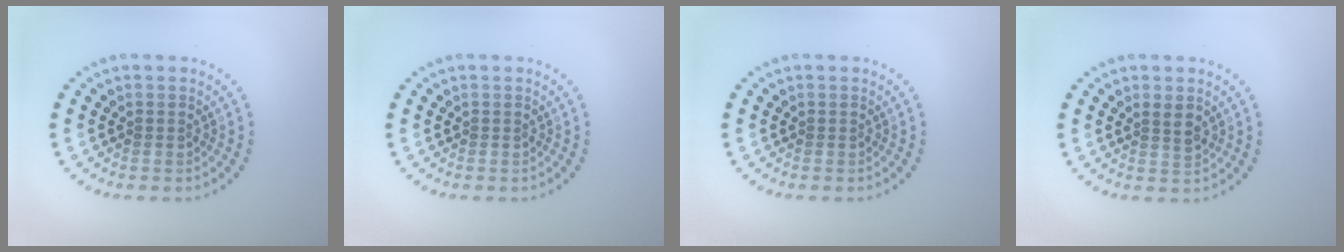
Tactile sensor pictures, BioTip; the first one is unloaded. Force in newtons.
{"total": 0.0}
{"total": 0.0}
{"total": 1.3, "press": 1.1, "slide": 0.7}